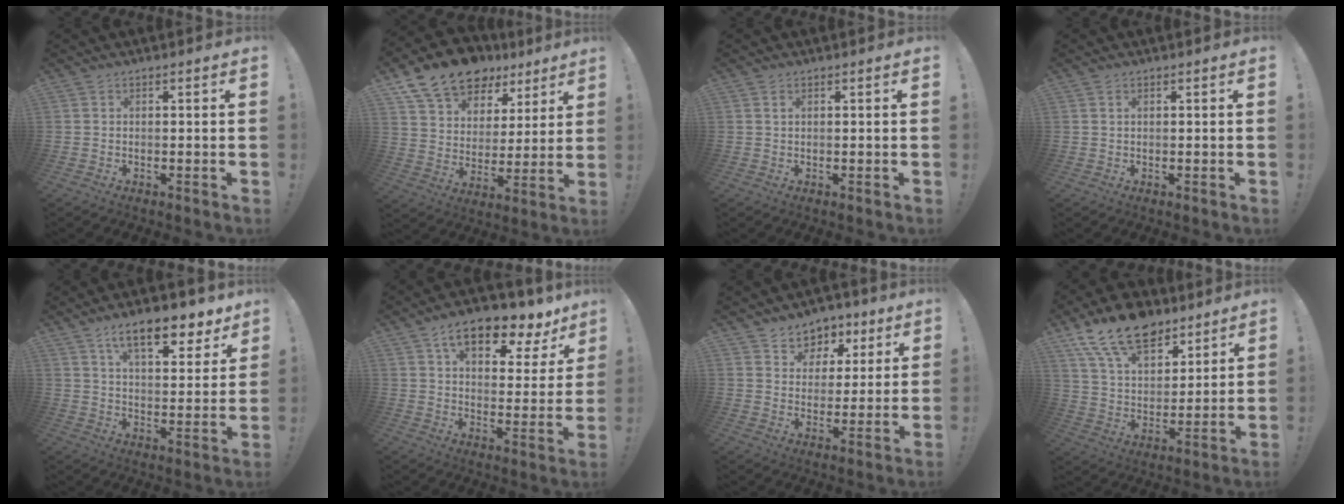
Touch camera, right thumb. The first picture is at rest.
{"total": 16.0, "force": [11.7, 9.2, 6.0], "torque": [-0.096, -0.083, 0.212]}
{"total": 0.9, "force": [0.4, 0.4, 0.7], "torque": [-0.010, 0.000, 0.006]}
{"total": 0.6, "force": [0.3, 0.3, 0.4], "torque": [-0.012, 0.003, 0.006]}
{"total": 13.7, "force": [9.0, 4.8, 9.1], "torque": [-0.134, -0.051, 0.151]}
{"total": 14.4, "force": [9.1, 6.2, 9.2], "torque": [-0.137, -0.057, 0.152]}
{"total": 6.8, "force": [3.7, 5.7, 0.8], "torque": [-0.006, -0.030, 0.073]}
{"total": 17.5, "force": [12.1, 9.4, 8.4], "torque": [-0.148, -0.076, 0.223]}